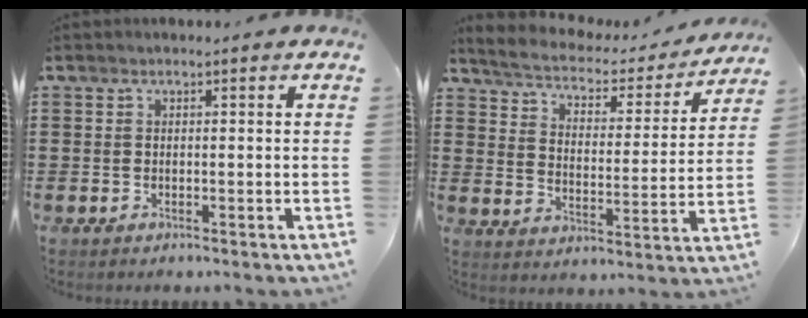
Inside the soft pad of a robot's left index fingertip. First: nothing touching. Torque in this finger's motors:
{"motor_torque": [2.14, 0.00, 0.15, 0.01]}